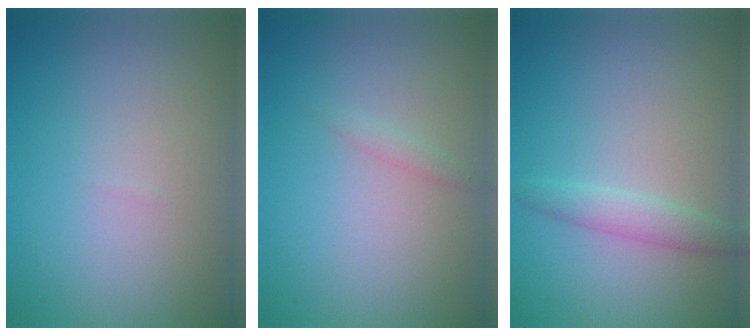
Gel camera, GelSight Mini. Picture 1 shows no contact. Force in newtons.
{"total": 0.7, "press": 0.7, "slide": 0.1}
{"total": 1.9, "press": 1.9, "slide": 0.1}